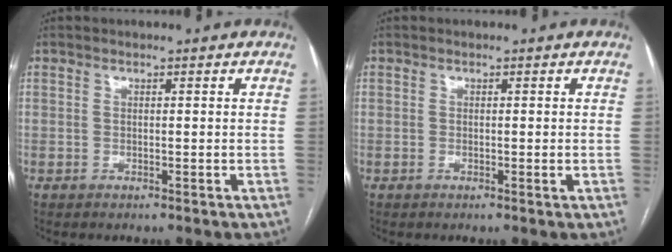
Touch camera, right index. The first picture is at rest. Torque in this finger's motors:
{"motor_torque": [-0.20, -0.01, 0.07, -0.01]}